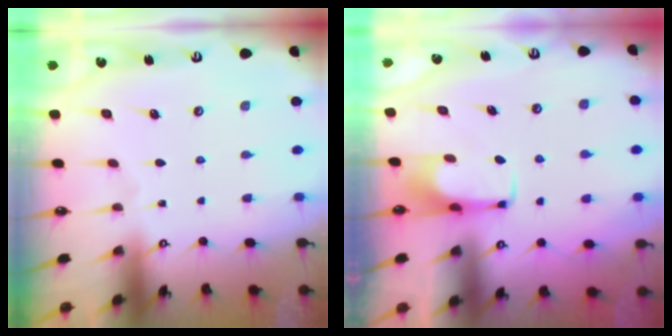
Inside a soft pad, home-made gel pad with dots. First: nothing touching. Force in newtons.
{"total": 1.7, "press": 1.6, "slide": 0.4}